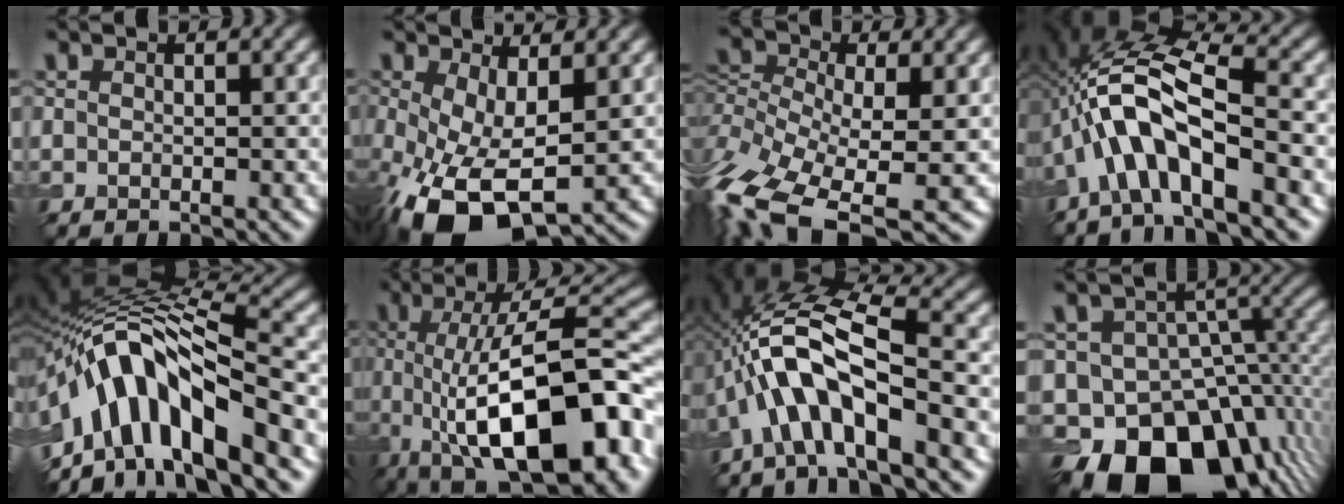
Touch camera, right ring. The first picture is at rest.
{"total": 9.7, "force": [-2.8, 4.9, 7.9], "torque": [-0.181, -0.040, -0.035]}
{"total": 12.5, "force": [-6.3, 5.7, 9.1], "torque": [-0.223, -0.005, -0.126]}
{"total": 8.2, "force": [-3.1, 2.5, 7.1], "torque": [-0.139, 0.023, -0.064]}
{"total": 11.7, "force": [-5.5, 4.5, 9.2], "torque": [-0.145, 0.024, -0.101]}
{"total": 14.0, "force": [-3.5, 4.7, 12.7], "torque": [-0.162, 0.000, -0.066]}
{"total": 8.6, "force": [-3.2, 2.5, 7.5], "torque": [-0.143, 0.023, -0.066]}
{"total": 15.5, "force": [-8.2, 9.2, 9.4], "torque": [-0.158, -0.013, -0.127]}